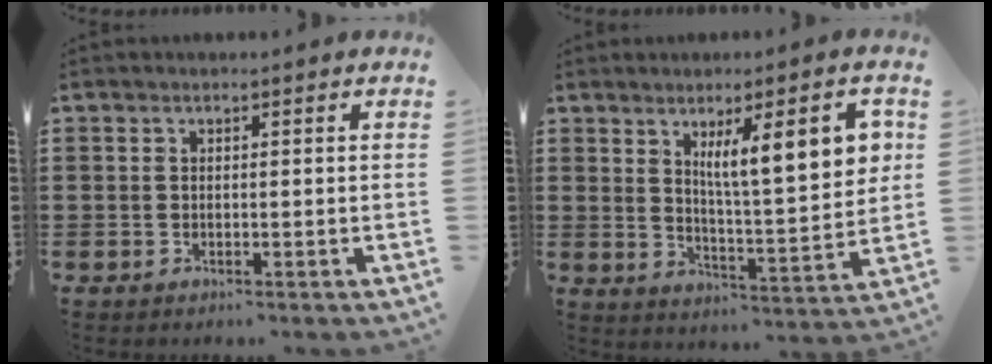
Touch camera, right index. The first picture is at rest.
{"total": 10.4, "force": [4.2, 2.2, 9.3], "torque": [-0.150, -0.009, 0.063]}